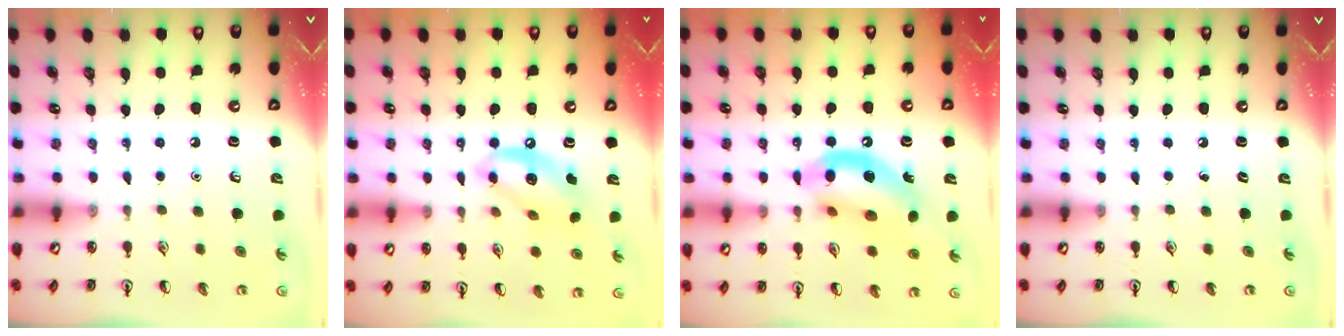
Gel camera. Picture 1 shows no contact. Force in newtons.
{"total": 12.1, "press": 11.8, "slide": 3.0}
{"total": 14.2, "press": 13.7, "slide": 3.6}
{"total": 0.0}